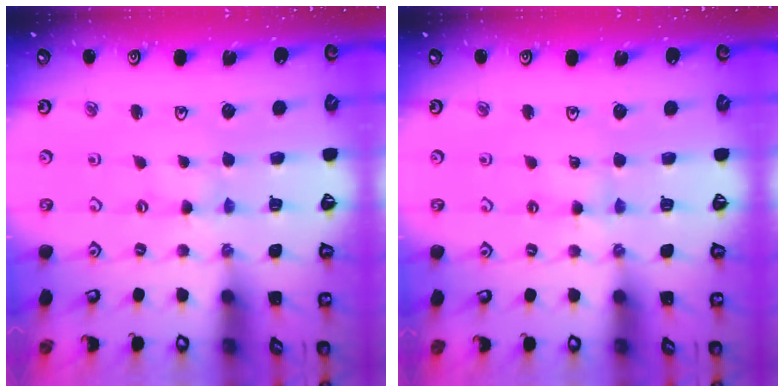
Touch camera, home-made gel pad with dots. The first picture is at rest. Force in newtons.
{"total": 2.6, "press": 2.6, "slide": 0.3}